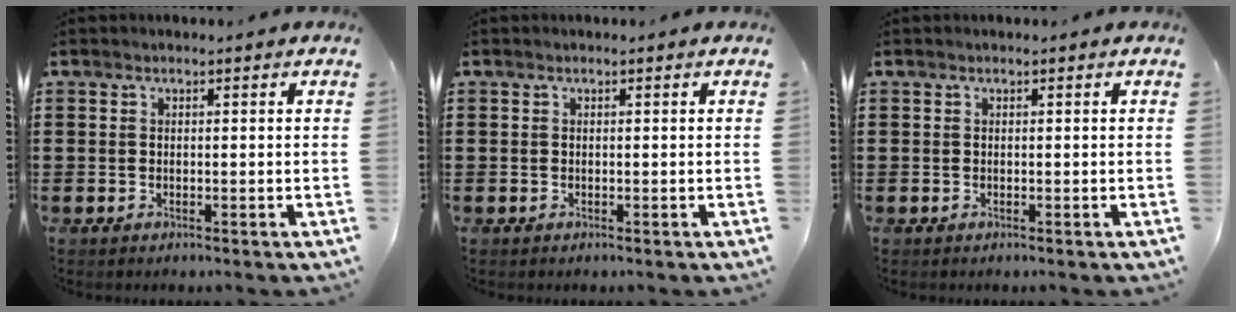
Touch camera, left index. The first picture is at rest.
{"total": 0.0}
{"total": 0.0}